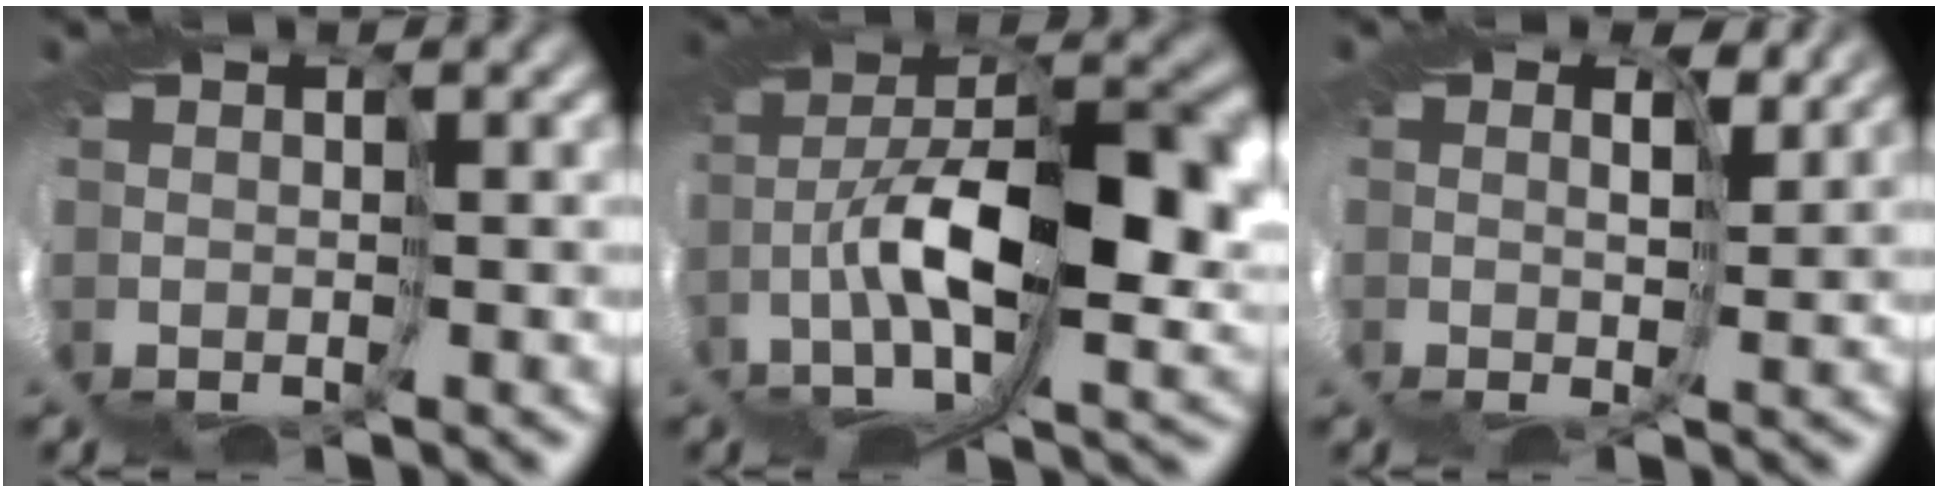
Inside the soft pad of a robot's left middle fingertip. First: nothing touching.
{"total": 8.9, "force": [0.6, 3.8, 8.1], "torque": [-0.167, 0.003, 0.002]}
{"total": 4.6, "force": [3.2, 2.1, 2.6], "torque": [-0.059, 0.010, 0.032]}